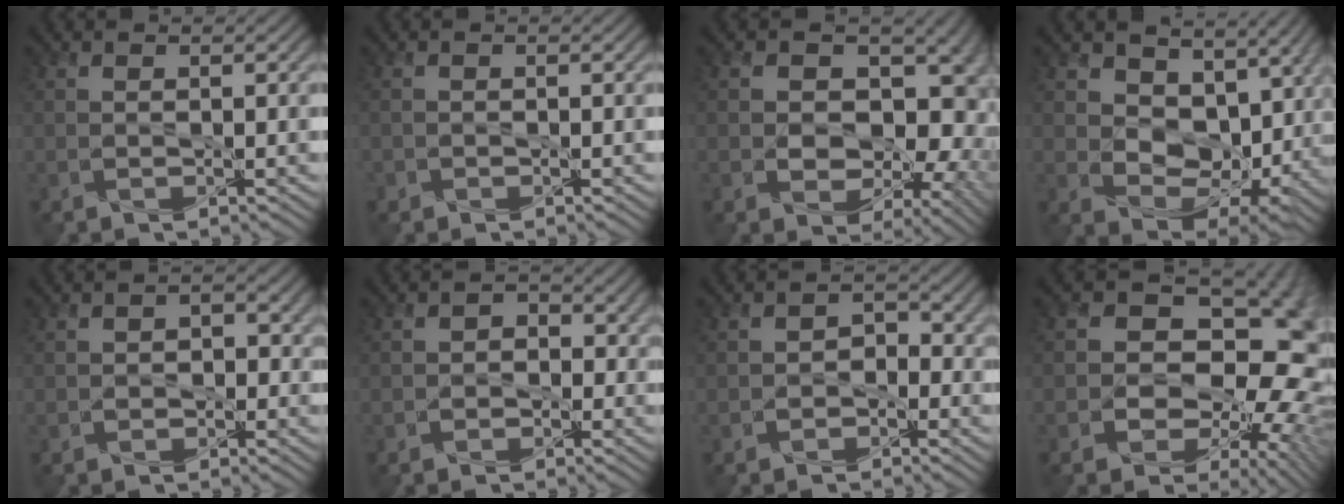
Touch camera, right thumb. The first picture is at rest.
{"total": 0.8, "force": [-0.5, 0.6, 0.0], "torque": [0.000, -0.002, -0.009]}
{"total": 14.6, "force": [0.7, 10.8, 9.8], "torque": [-0.152, 0.003, 0.026]}
{"total": 12.7, "force": [1.5, 8.6, 9.2], "torque": [-0.163, -0.014, 0.040]}
{"total": 2.7, "force": [-0.7, 2.4, 1.1], "torque": [-0.012, 0.007, -0.013]}
{"total": 3.0, "force": [-0.9, 2.6, 1.1], "torque": [-0.009, 0.006, -0.018]}
{"total": 2.6, "force": [-1.4, 2.0, 1.0], "torque": [-0.002, 0.002, -0.023]}
{"total": 19.1, "force": [-1.4, 14.0, 13.0], "torque": [-0.167, 0.014, -0.027]}